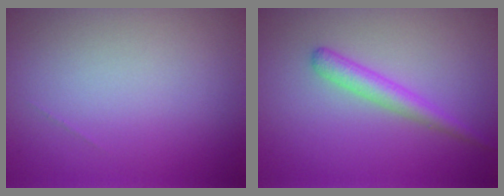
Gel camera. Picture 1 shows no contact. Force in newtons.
{"total": 2.3, "press": 2.3, "slide": 0.1}